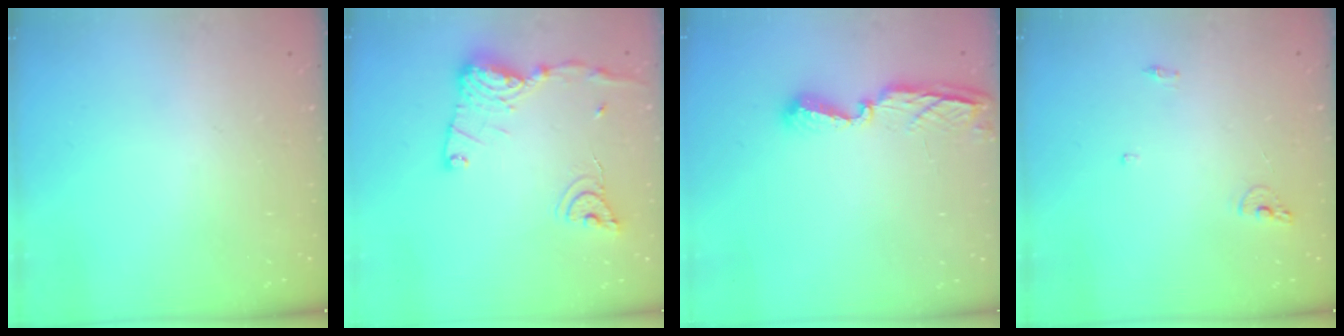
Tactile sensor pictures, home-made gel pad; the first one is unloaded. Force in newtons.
{"total": 15.3, "press": 15.3, "slide": 1.2}
{"total": 8.0, "press": 7.9, "slide": 1.0}
{"total": 6.6, "press": 6.6, "slide": 0.7}